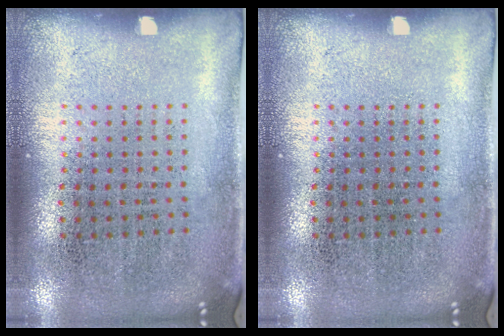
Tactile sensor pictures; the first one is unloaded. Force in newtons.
{"total": 0.0}